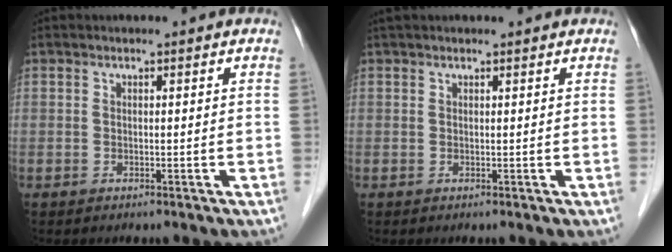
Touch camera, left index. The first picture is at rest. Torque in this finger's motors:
{"motor_torque": [-0.12, -0.25, -0.05, 0.00]}